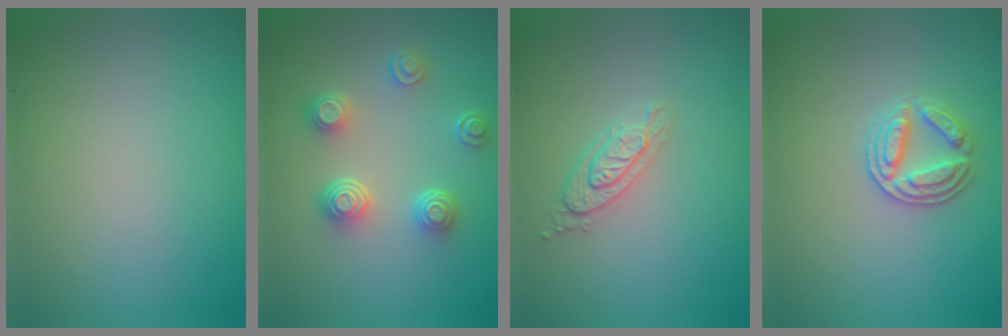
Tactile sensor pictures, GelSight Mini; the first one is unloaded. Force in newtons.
{"total": 4.1, "press": 3.2, "slide": 2.6}
{"total": 2.1, "press": 2.1, "slide": 0.4}
{"total": 2.8, "press": 2.7, "slide": 0.4}